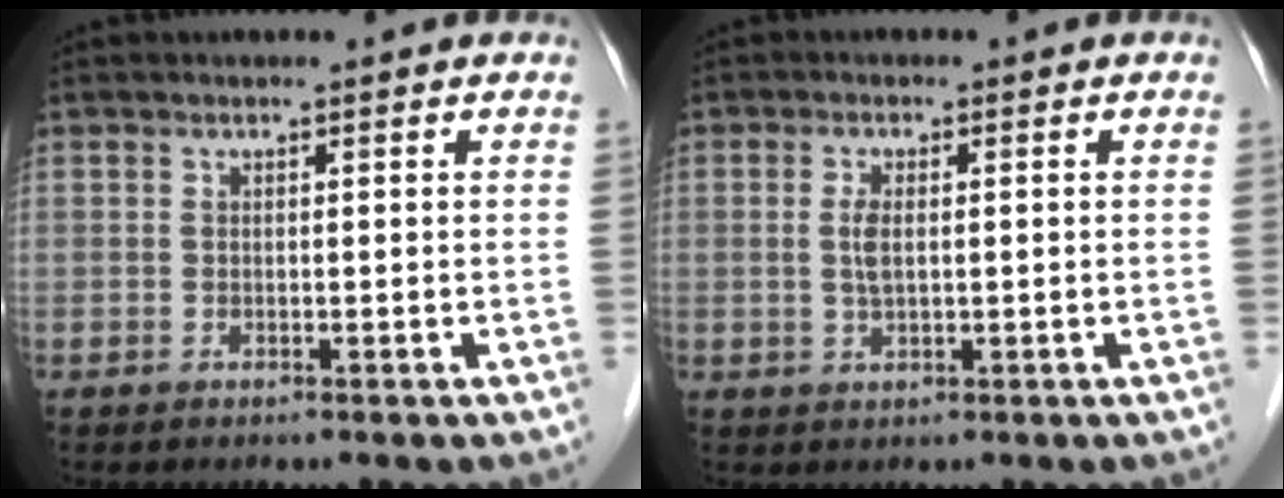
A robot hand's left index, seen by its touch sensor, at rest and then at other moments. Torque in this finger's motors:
{"motor_torque": [0.25, 0.30, 0.05, 0.02]}